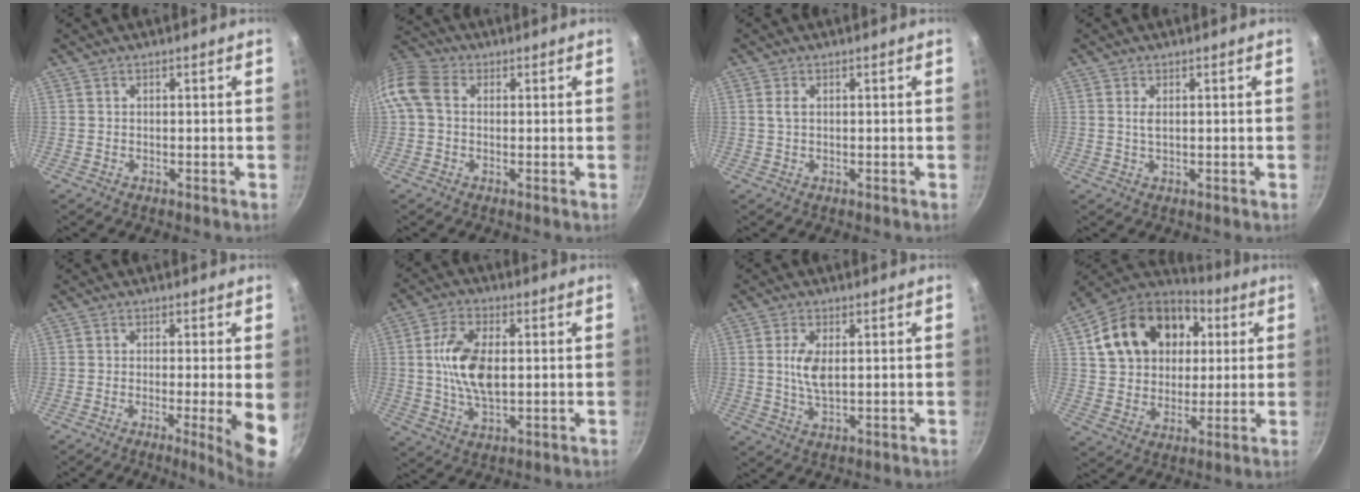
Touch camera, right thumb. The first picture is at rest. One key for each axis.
{"total": 10.0, "fx": 1.2, "fy": 7.6, "fz": 6.4, "tx": -0.142, "ty": 0.026, "tz": 0.008}
{"total": 1.4, "fx": 0.3, "fy": 0.7, "fz": 1.2, "tx": -0.024, "ty": 0.001, "tz": 0.005}
{"total": 1.6, "fx": 0.4, "fy": 0.7, "fz": 1.4, "tx": -0.030, "ty": -0.002, "tz": 0.007}
{"total": 7.8, "fx": -1.3, "fy": 0.4, "fz": 7.6, "tx": -0.101, "ty": -0.011, "tz": -0.017}
{"total": 11.1, "fx": 0.9, "fy": 5.9, "fz": 9.4, "tx": -0.172, "ty": 0.004, "tz": 0.017}
{"total": 5.4, "fx": 0.9, "fy": 2.5, "fz": 4.7, "tx": -0.094, "ty": -0.004, "tz": 0.018}
{"total": 21.5, "fx": 5.8, "fy": 16.2, "fz": 12.8, "tx": -0.203, "ty": 0.022, "tz": 0.095}